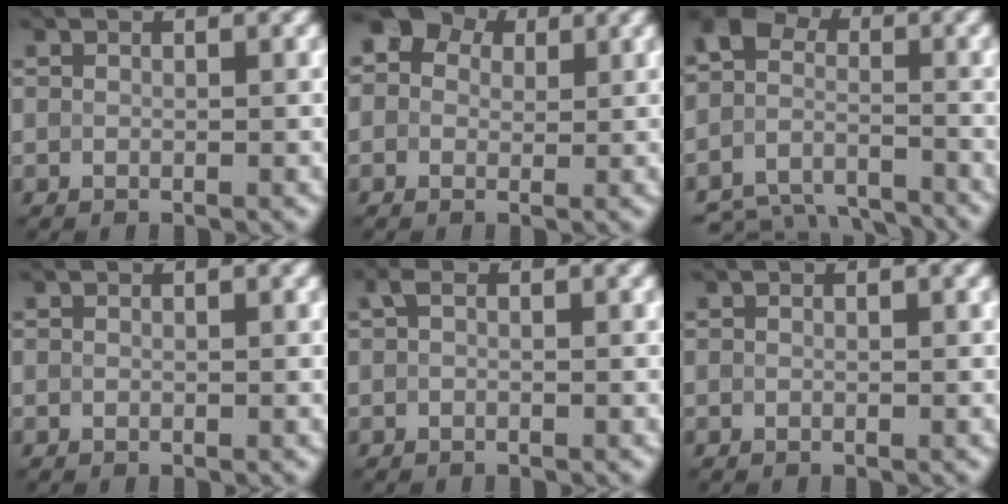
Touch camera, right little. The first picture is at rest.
{"total": 5.0, "force": [1.8, 4.1, 2.3], "torque": [-0.033, 0.031, -0.011]}
{"total": 8.9, "force": [-5.9, 5.6, 3.5], "torque": [-0.072, -0.004, -0.093]}
{"total": 0.0}
{"total": 0.7, "force": [-0.1, 0.3, 0.6], "torque": [-0.016, 0.002, -0.003]}
{"total": 0.0}